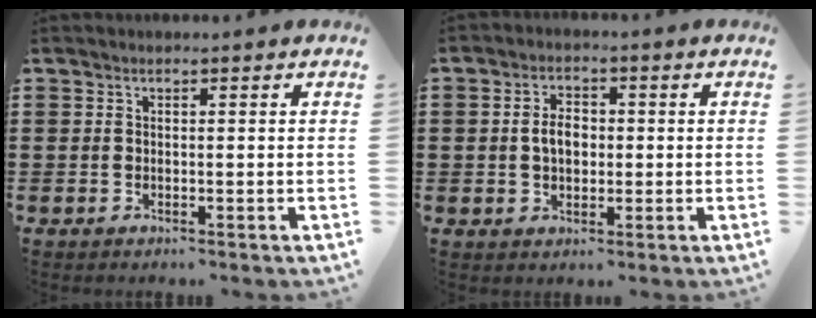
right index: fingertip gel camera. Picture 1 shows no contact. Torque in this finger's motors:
{"motor_torque": [0.10, 0.00, 0.23, 0.11]}